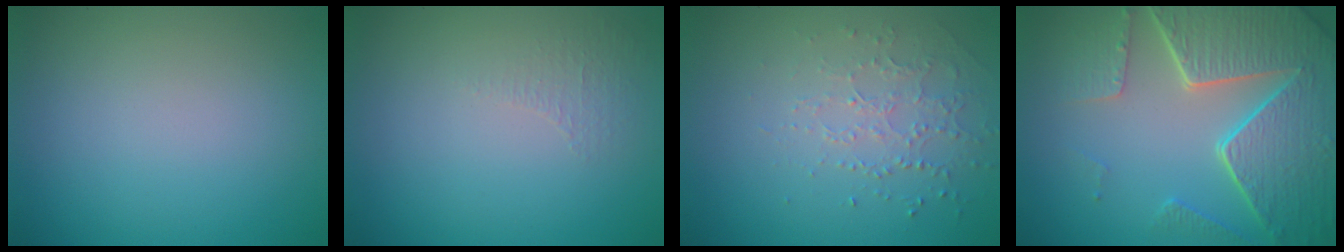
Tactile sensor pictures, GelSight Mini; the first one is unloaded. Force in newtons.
{"total": 0.8, "press": 0.4, "slide": 0.7}
{"total": 1.5, "press": 1.2, "slide": 0.9}
{"total": 8.3, "press": 5.9, "slide": 5.8}